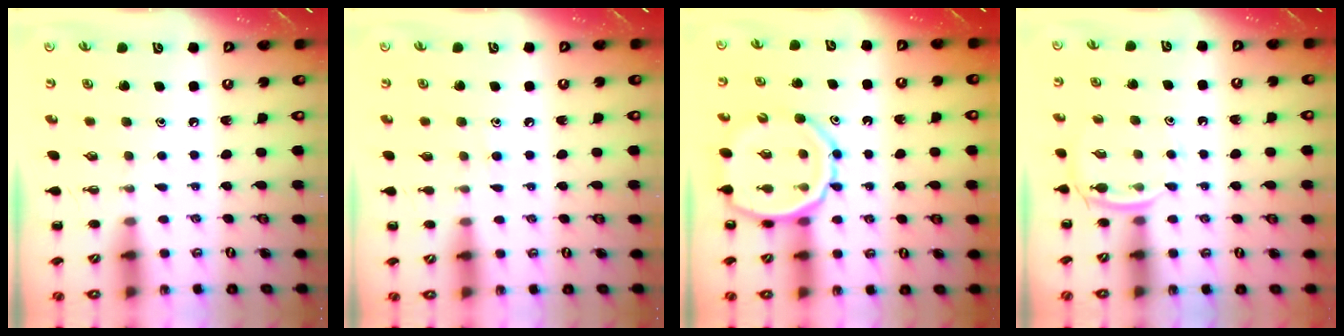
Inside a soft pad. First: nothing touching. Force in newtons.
{"total": 4.0, "press": 3.8, "slide": 1.4}
{"total": 11.5, "press": 11.0, "slide": 3.5}
{"total": 4.7, "press": 4.5, "slide": 1.4}